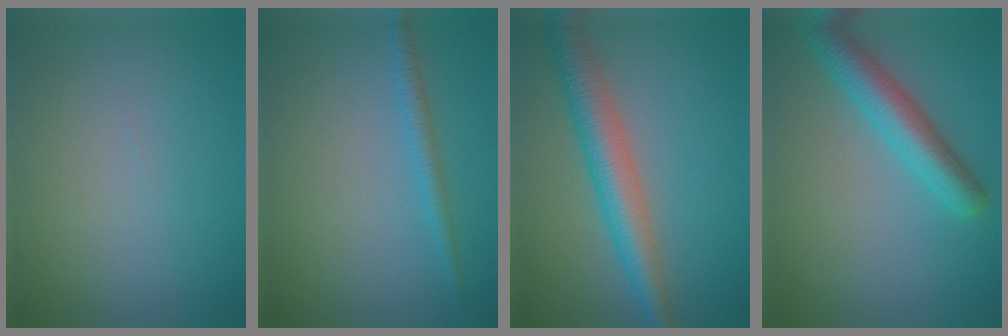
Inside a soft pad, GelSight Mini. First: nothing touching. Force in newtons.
{"total": 1.9, "press": 1.9, "slide": 0.1}
{"total": 5.7, "press": 5.7, "slide": 0.1}
{"total": 4.9, "press": 4.9, "slide": 0.2}